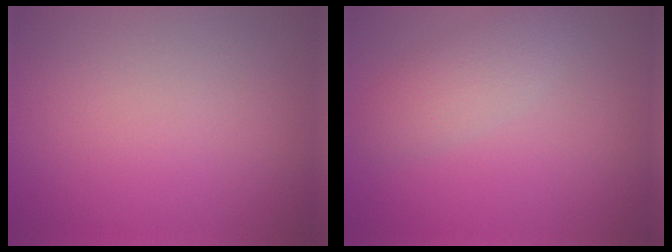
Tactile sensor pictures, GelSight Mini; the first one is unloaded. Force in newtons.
{"total": 2.8, "press": 2.8, "slide": 0.2}